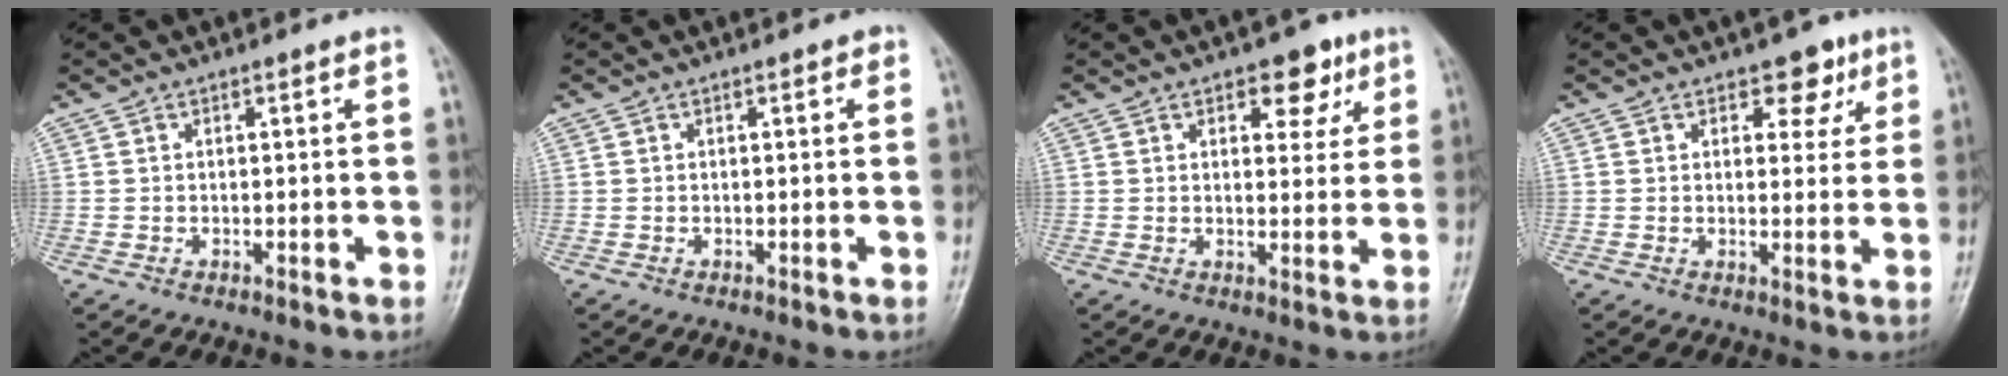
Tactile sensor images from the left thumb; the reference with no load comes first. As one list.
[{"total": 0.5, "force": [0.2, 0.3, 0.4], "torque": [-0.003, 0.001, -0.001]}, {"total": 6.6, "force": [3.5, 3.8, 4.1], "torque": [-0.019, -0.014, 0.042]}, {"total": 5.2, "force": [3.0, 3.2, 2.8], "torque": [-0.004, -0.013, 0.037]}]